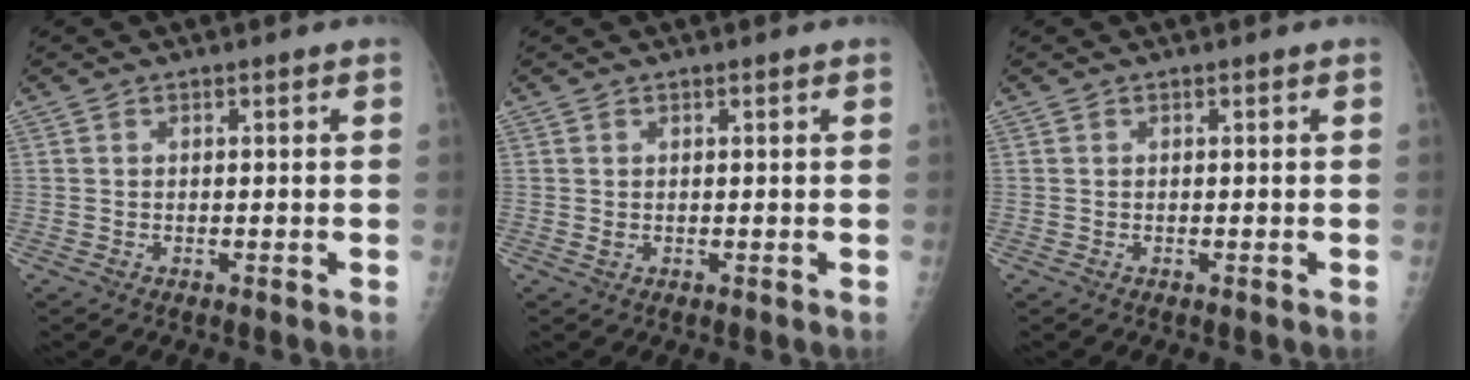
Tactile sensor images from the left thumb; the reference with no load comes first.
{"total": 1.1, "force": [0.6, 0.4, 0.8], "torque": [-0.012, 0.000, 0.011]}
{"total": 0.0}